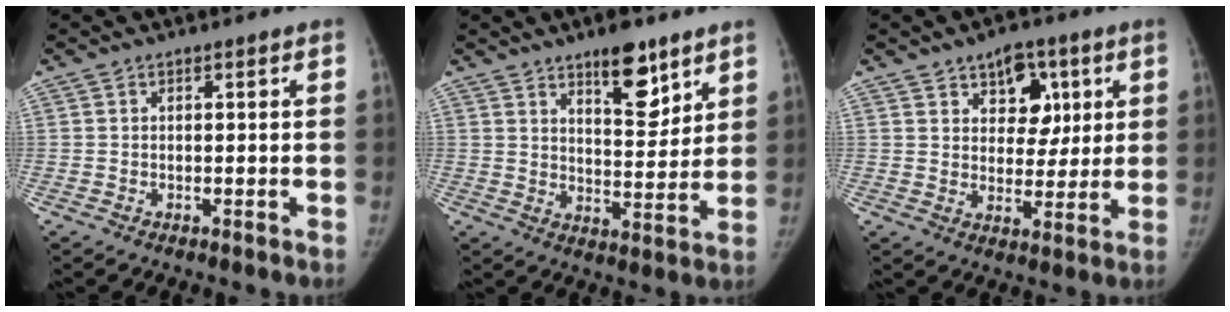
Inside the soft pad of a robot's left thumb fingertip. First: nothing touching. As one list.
[{"total": 10.3, "force": [6.8, 4.0, 6.6], "torque": [-0.074, -0.048, 0.109]}, {"total": 9.4, "force": [4.3, 6.3, 5.6], "torque": [-0.039, -0.018, 0.063]}]